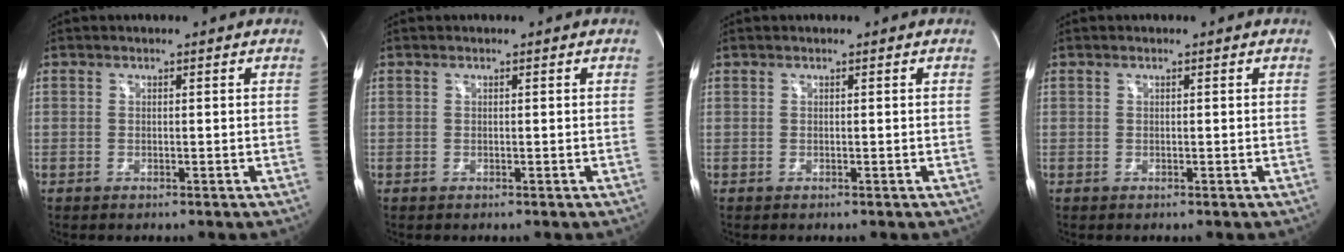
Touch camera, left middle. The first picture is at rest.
{"total": 0.0}
{"total": 0.0}
{"total": 0.0}